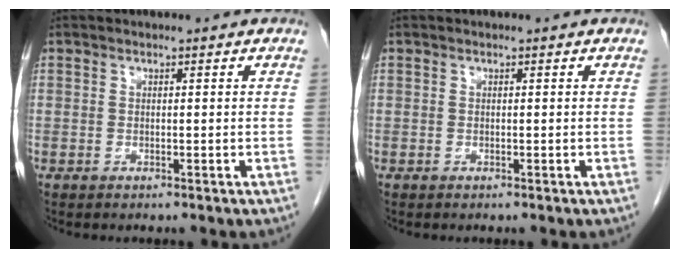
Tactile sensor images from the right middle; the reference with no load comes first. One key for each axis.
{"total": 0.0}